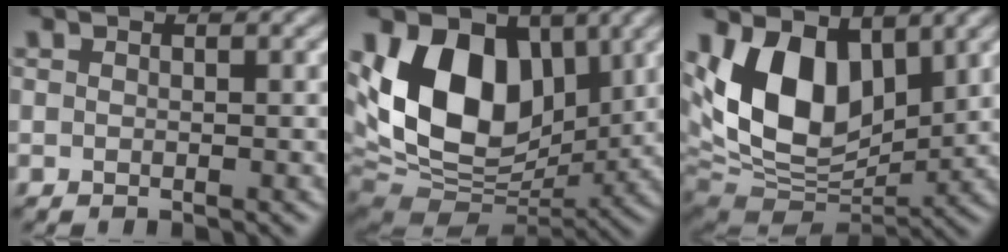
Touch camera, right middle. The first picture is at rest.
{"total": 12.7, "force": [3.0, 8.6, 8.8], "torque": [-0.153, 0.000, 0.046]}
{"total": 10.8, "force": [3.2, 6.7, 7.8], "torque": [-0.148, -0.007, 0.050]}